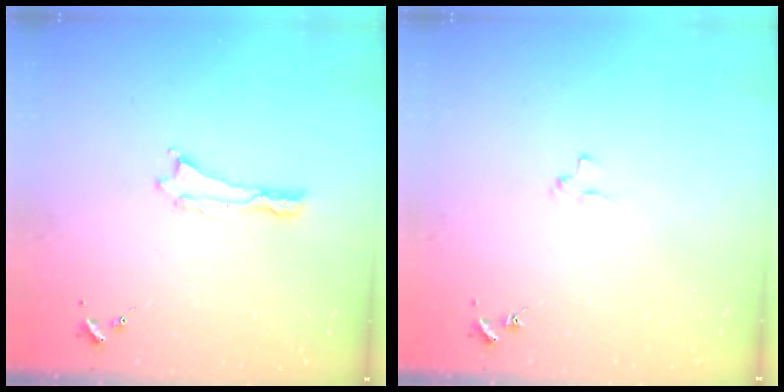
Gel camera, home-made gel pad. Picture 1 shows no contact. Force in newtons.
{"total": 1.9, "press": 1.9, "slide": 0.2}